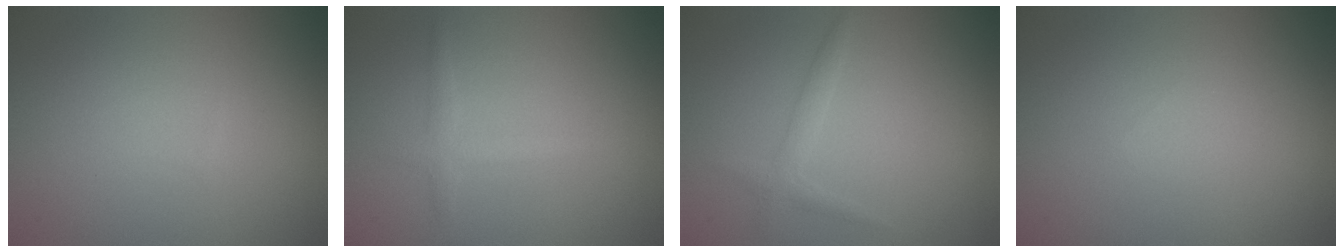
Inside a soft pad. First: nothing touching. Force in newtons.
{"total": 1.4, "press": 1.4, "slide": 0.1}
{"total": 1.3, "press": 1.3, "slide": 0.1}
{"total": 0.0}